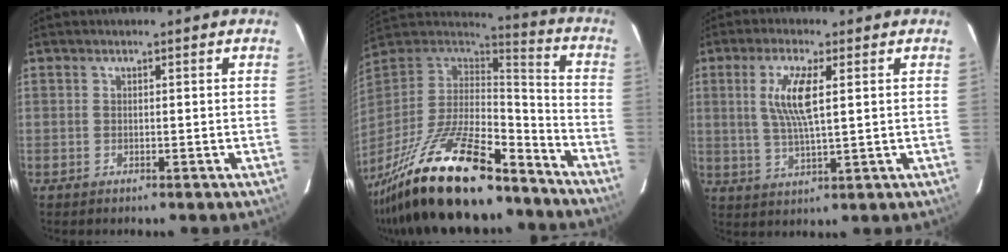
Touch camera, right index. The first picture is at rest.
{"total": 29.3, "force": [-21.0, 9.3, 18.1], "torque": [-0.352, -0.041, -0.340]}
{"total": 7.7, "force": [1.9, 1.3, 7.3], "torque": [-0.146, -0.001, 0.038]}